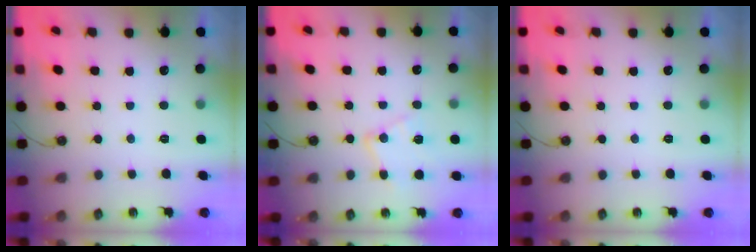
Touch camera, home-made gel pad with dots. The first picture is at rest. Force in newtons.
{"total": 11.5, "press": 11.5, "slide": 0.6}
{"total": 0.0}